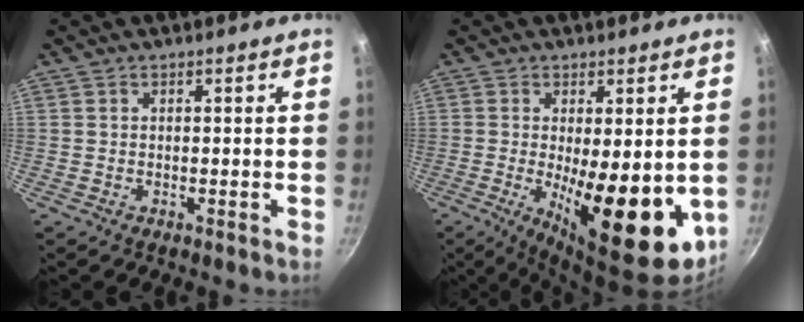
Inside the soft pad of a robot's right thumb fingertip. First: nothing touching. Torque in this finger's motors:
{"motor_torque": [-0.54, 1.42, 1.29, 0.21, 0.22]}